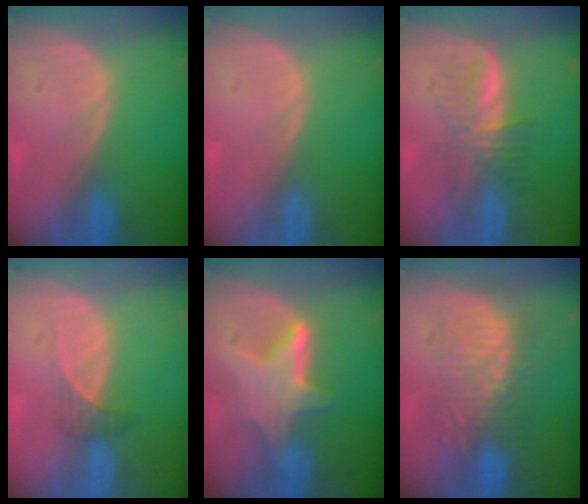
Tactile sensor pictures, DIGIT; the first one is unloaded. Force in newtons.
{"total": 0.0}
{"total": 5.2, "press": 5.2, "slide": 0.7}
{"total": 2.1, "press": 1.9, "slide": 0.9}
{"total": 6.5, "press": 6.4, "slide": 1.0}
{"total": 8.7, "press": 8.6, "slide": 0.9}